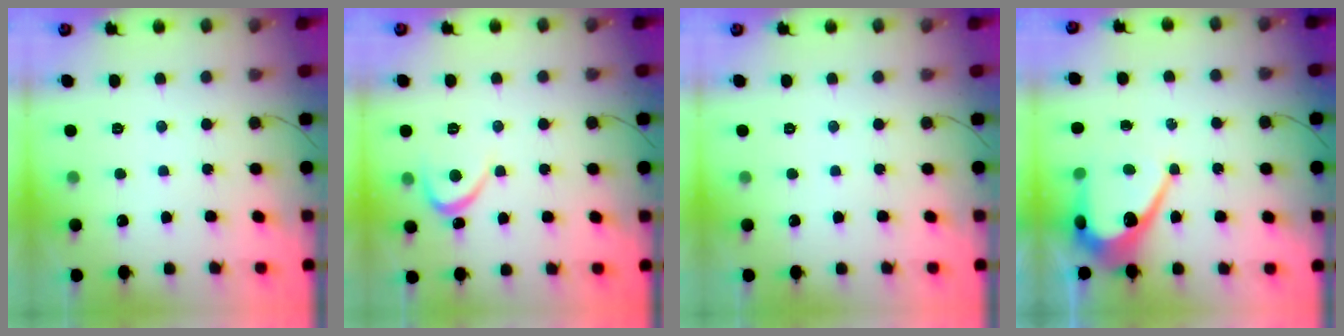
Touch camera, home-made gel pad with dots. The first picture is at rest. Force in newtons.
{"total": 3.2, "press": 3.2, "slide": 0.2}
{"total": 0.0}
{"total": 8.9, "press": 8.9, "slide": 0.7}